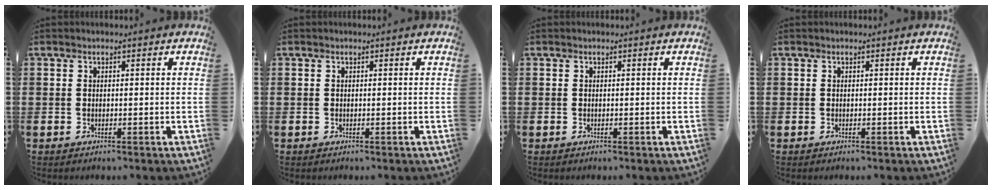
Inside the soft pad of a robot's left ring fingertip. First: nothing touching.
{"total": 0.0}
{"total": 0.0}
{"total": 0.0}